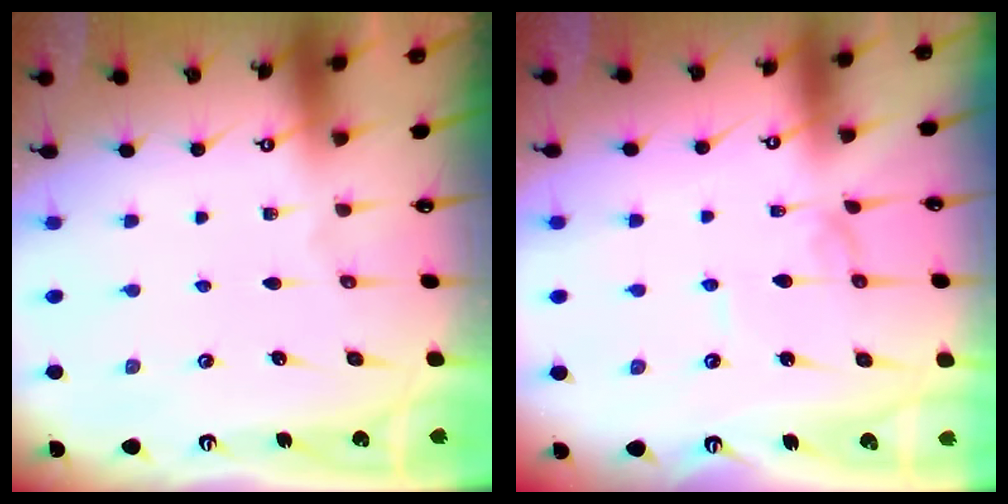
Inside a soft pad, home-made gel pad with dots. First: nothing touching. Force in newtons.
{"total": 1.6, "press": 1.6, "slide": 0.0}